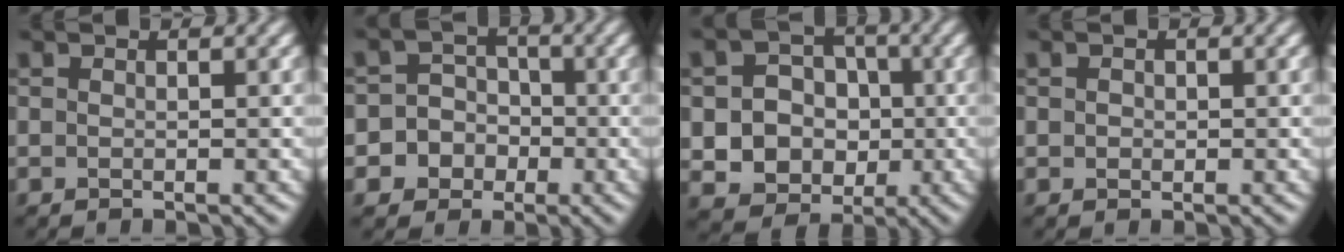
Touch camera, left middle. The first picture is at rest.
{"total": 6.5, "force": [-3.1, 5.6, 0.3], "torque": [-0.003, 0.004, -0.073]}
{"total": 7.3, "force": [-1.7, 6.6, 2.7], "torque": [-0.051, 0.000, -0.045]}
{"total": 0.7, "force": [0.1, 0.6, 0.3], "torque": [-0.002, 0.000, 0.001]}